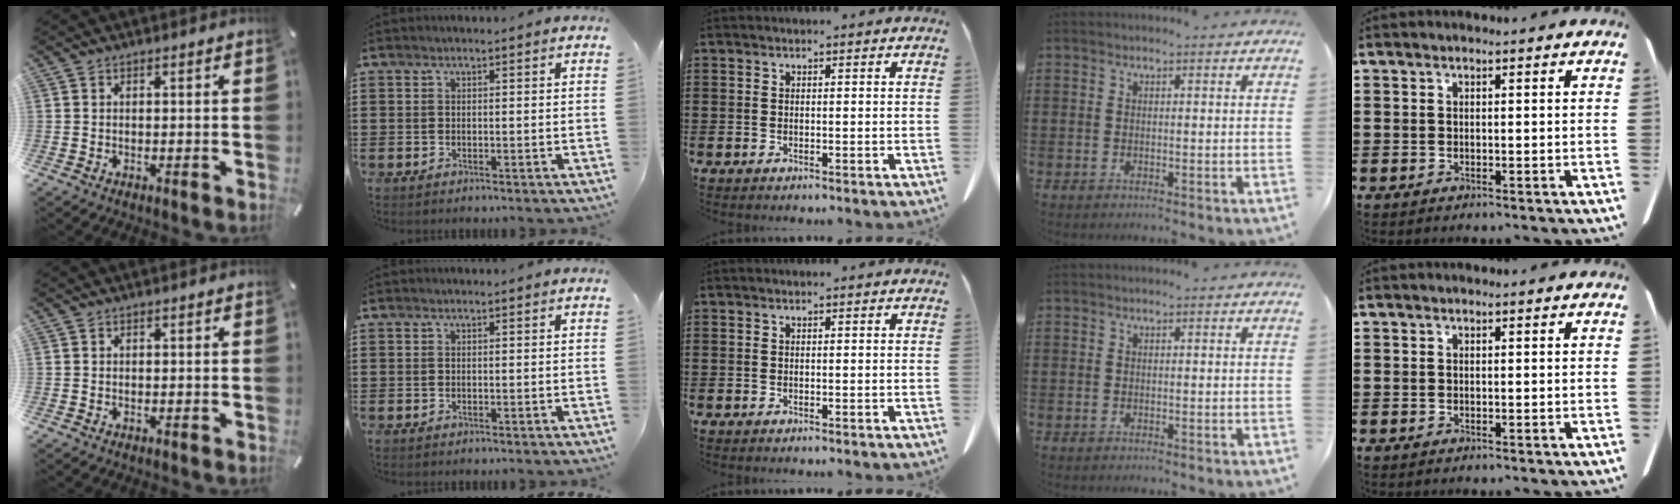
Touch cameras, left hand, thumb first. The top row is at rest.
{}